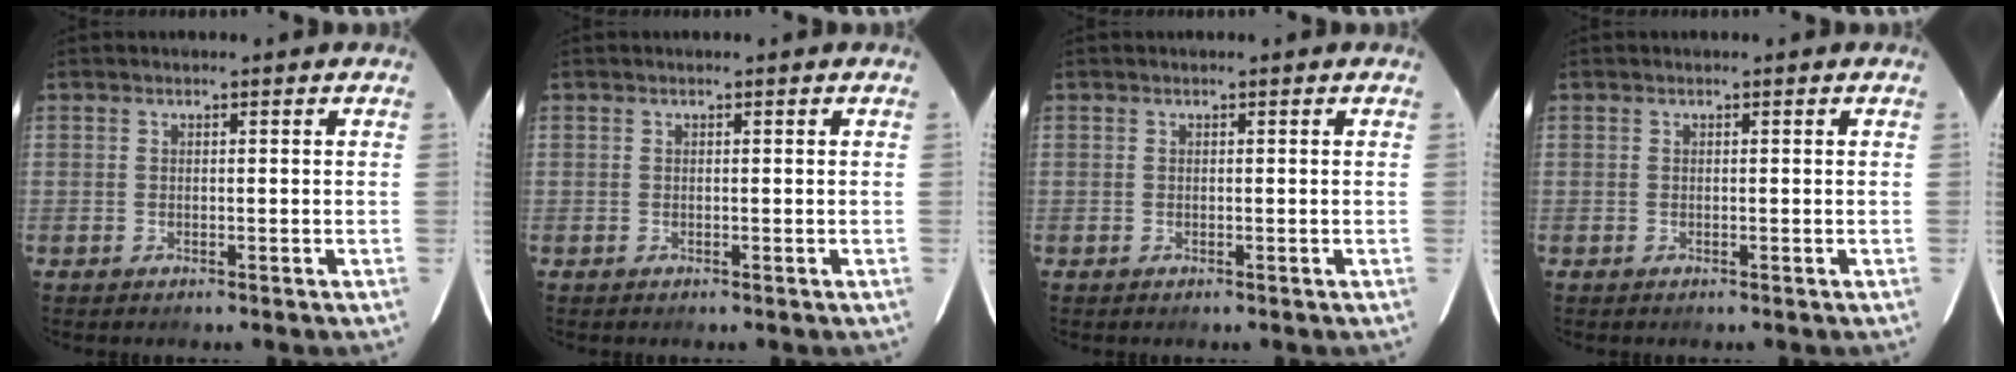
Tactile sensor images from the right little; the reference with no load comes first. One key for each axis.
{"total": 0.0}
{"total": 0.0}
{"total": 0.0}